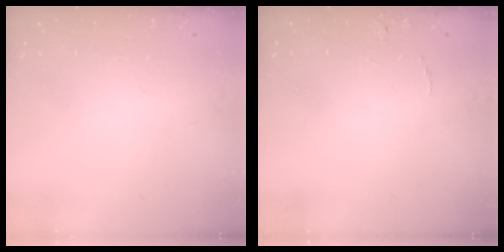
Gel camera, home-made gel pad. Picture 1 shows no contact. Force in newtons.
{"total": 5.6, "press": 5.6, "slide": 0.4}